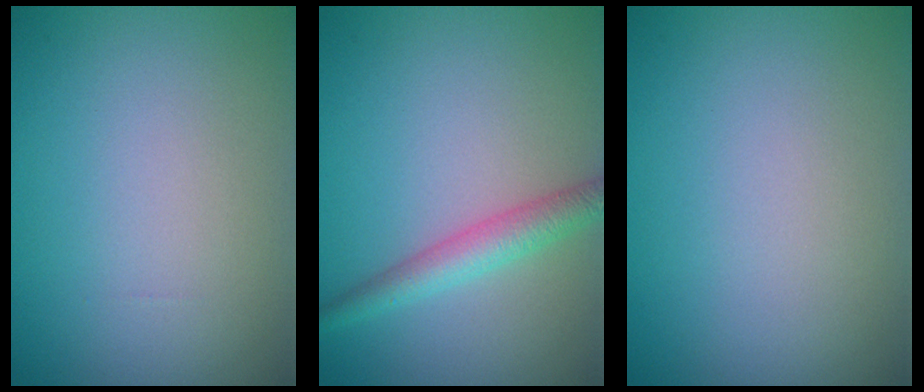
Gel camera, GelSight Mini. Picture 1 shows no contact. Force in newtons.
{"total": 2.8, "press": 2.8, "slide": 0.0}
{"total": 0.0}